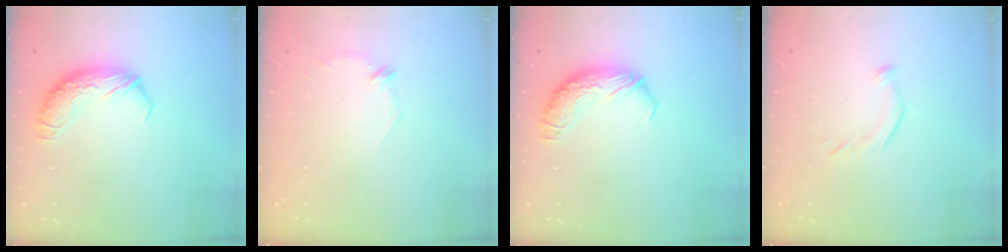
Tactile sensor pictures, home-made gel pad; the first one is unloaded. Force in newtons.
{"total": 6.8, "press": 6.8, "slide": 0.8}
{"total": 0.0}
{"total": 6.2, "press": 6.1, "slide": 1.1}